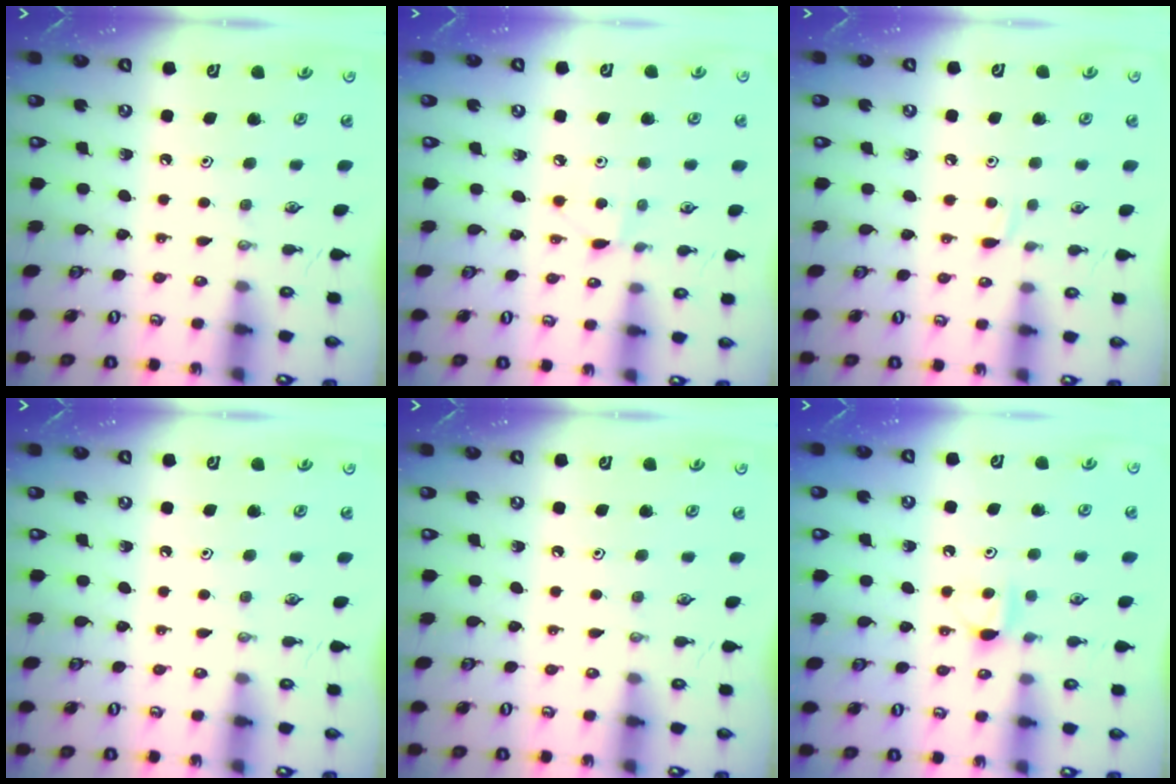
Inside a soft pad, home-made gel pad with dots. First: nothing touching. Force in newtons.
{"total": 4.1, "press": 4.1, "slide": 0.6}
{"total": 3.2, "press": 3.1, "slide": 0.4}
{"total": 0.0}
{"total": 0.0}
{"total": 6.1, "press": 6.1, "slide": 0.6}